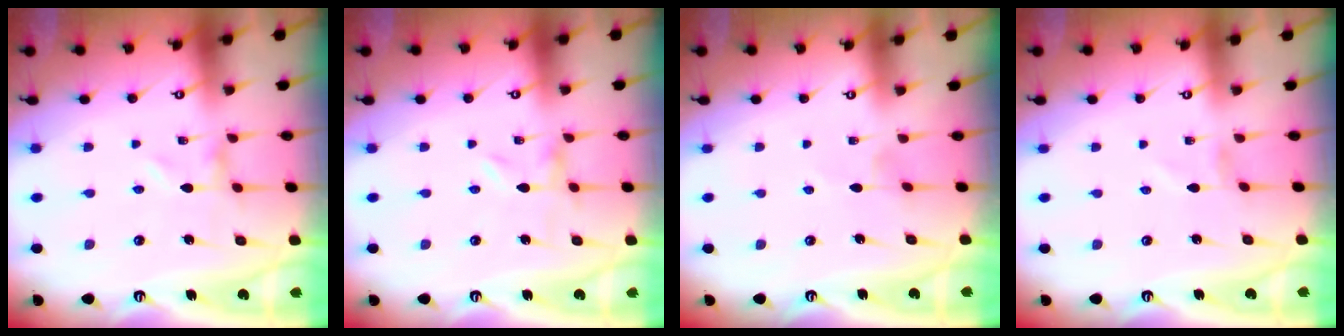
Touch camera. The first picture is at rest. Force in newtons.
{"total": 0.0}
{"total": 1.9, "press": 1.9, "slide": 0.4}
{"total": 1.4, "press": 1.4, "slide": 0.2}